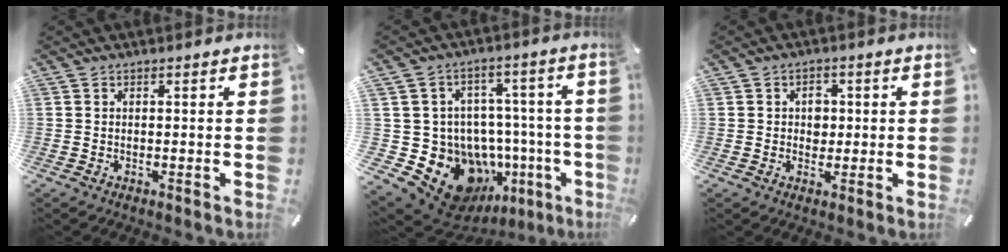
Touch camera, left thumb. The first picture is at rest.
{"total": 18.2, "force": [-8.4, 12.9, 9.6], "torque": [-0.148, 0.039, -0.114]}
{"total": 4.0, "force": [0.3, 3.4, 2.1], "torque": [-0.012, -0.006, -0.005]}